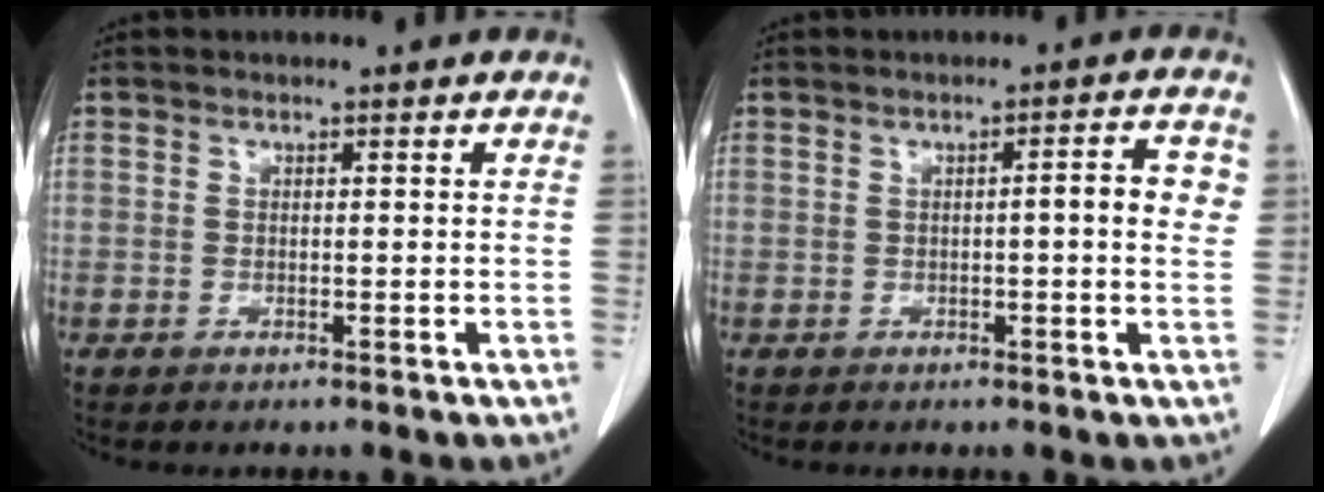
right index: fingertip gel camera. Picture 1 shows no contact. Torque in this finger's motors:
{"motor_torque": [0.09, 0.05, 0.08, 0.04]}